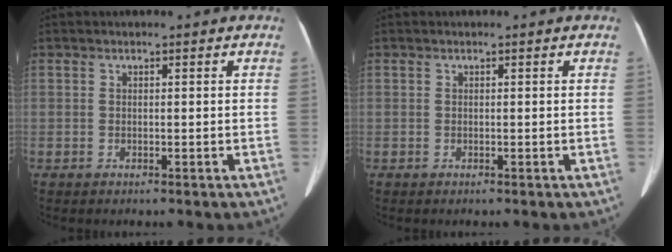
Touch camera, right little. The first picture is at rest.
{"total": 0.0}